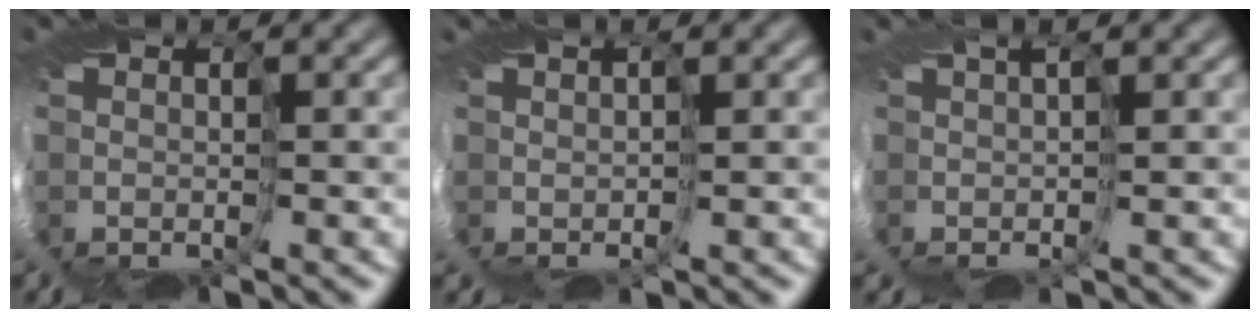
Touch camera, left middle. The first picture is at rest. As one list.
[{"total": 1.8, "force": [0.9, -1.4, -0.7], "torque": [0.019, 0.016, 0.004]}, {"total": 2.5, "force": [0.5, -2.3, -0.8], "torque": [0.034, 0.017, -0.003]}]